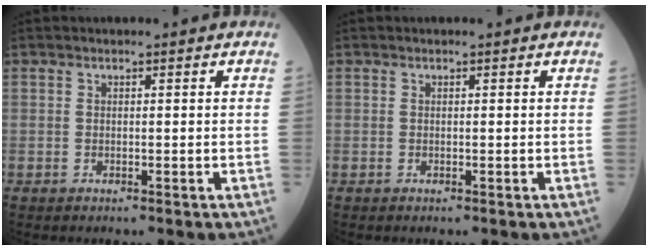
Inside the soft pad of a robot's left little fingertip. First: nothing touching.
{"total": 0.0}